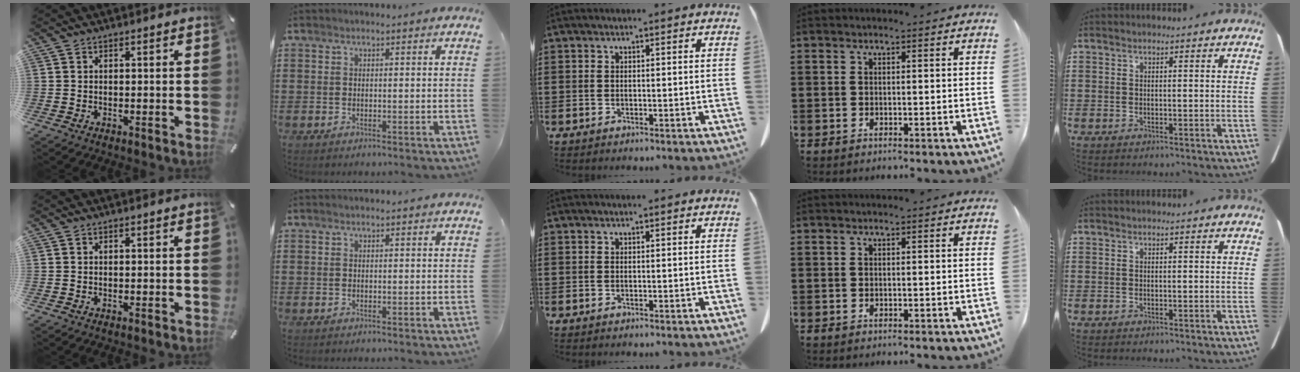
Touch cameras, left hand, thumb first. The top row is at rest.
{}